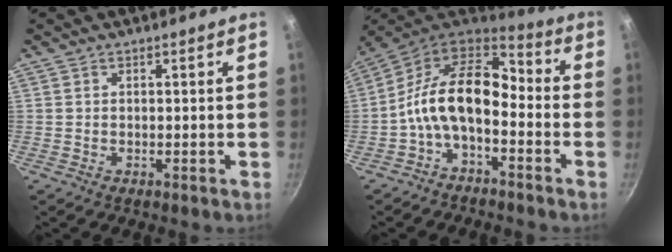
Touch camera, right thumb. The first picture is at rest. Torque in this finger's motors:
{"motor_torque": [1.78, 1.65, 1.66, -0.86, 0.19]}